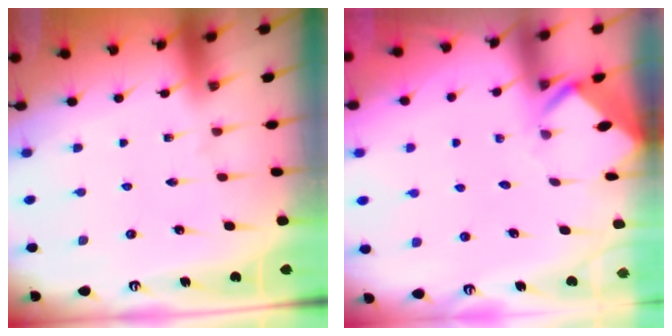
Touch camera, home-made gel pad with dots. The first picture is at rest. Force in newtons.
{"total": 3.3, "press": 3.3, "slide": 0.1}